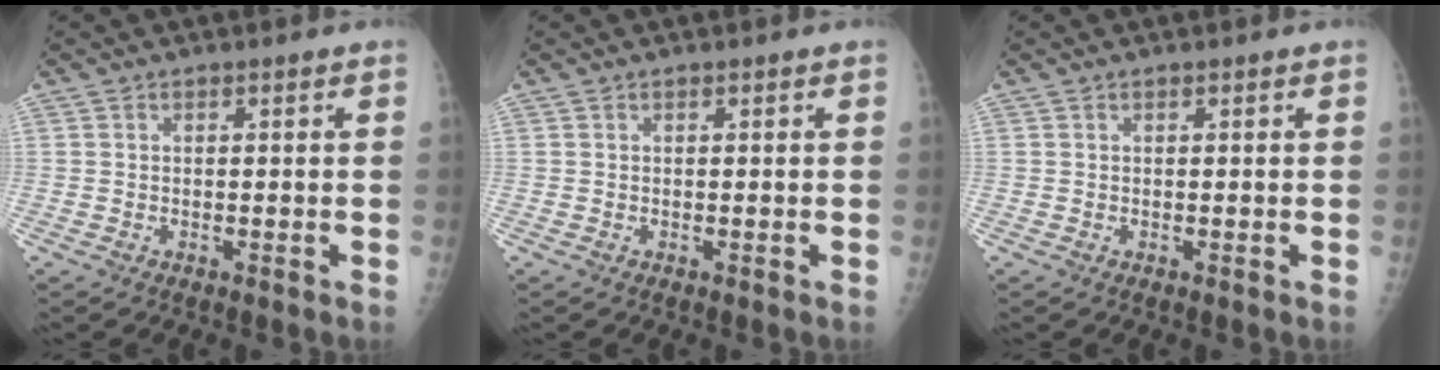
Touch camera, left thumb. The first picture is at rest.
{"total": 0.0}
{"total": 0.0}